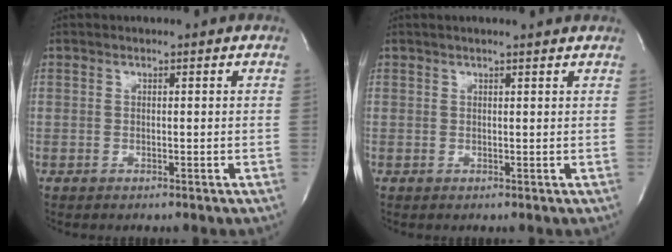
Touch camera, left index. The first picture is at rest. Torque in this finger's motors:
{"motor_torque": [0.51, -0.59, 0.05, 0.00]}